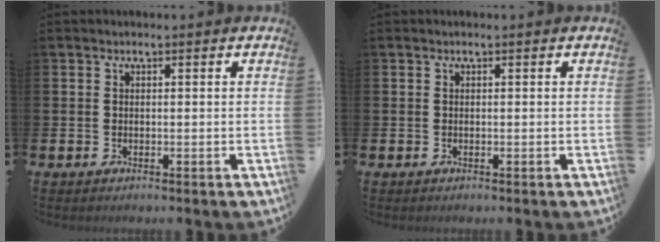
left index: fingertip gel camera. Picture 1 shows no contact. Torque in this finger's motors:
{"motor_torque": [0.00, 0.00, 0.00, 0.00]}